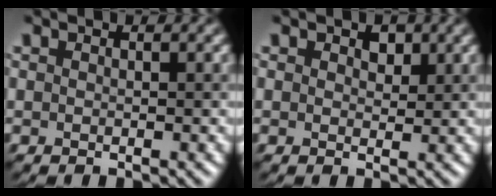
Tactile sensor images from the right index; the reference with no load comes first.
{"total": 1.4, "force": [0.7, 0.9, 0.8], "torque": [-0.009, -0.001, 0.010]}